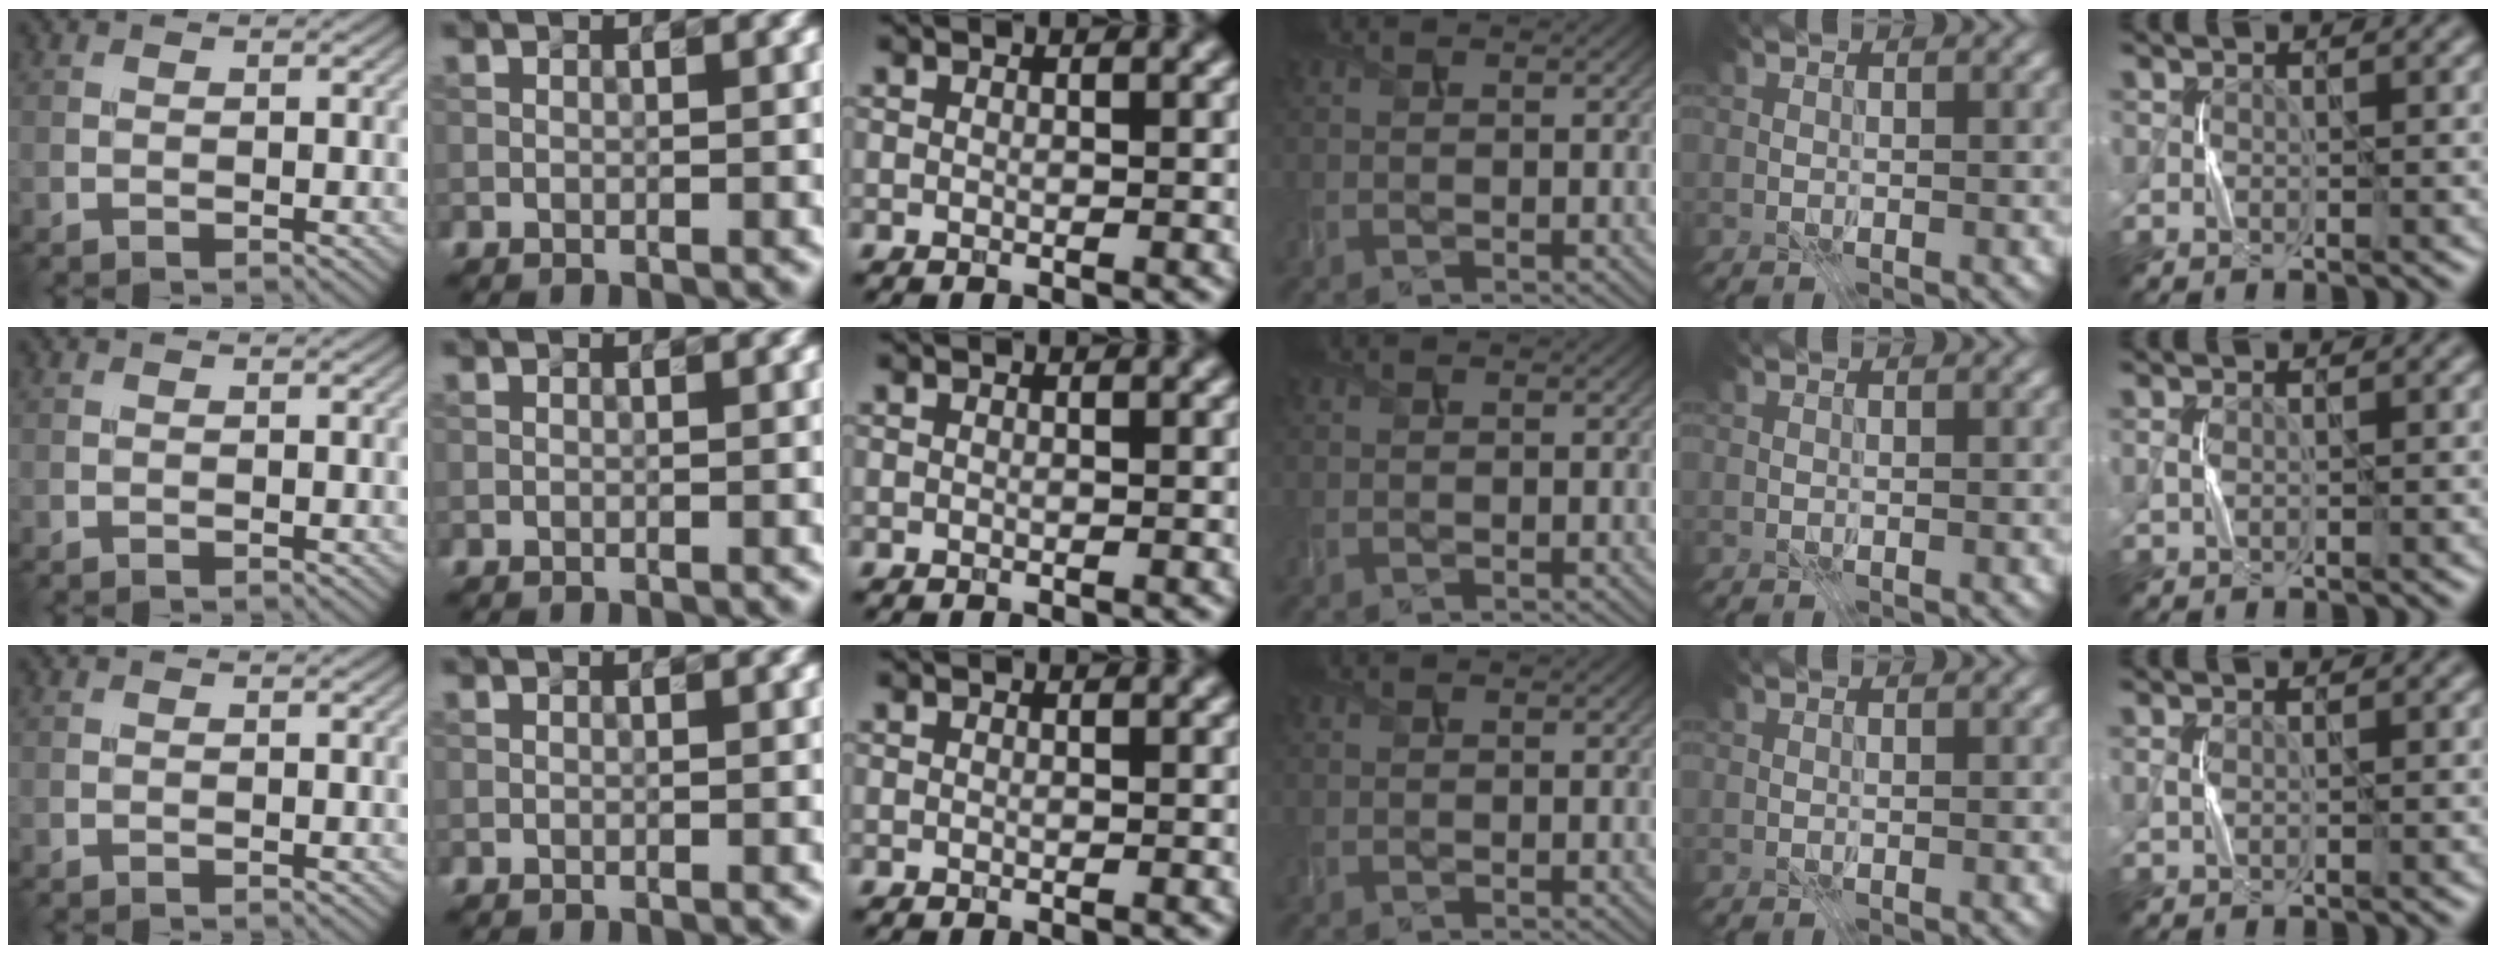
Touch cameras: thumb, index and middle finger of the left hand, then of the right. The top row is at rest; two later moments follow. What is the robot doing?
{"motion": "press", "object": "stapler"}